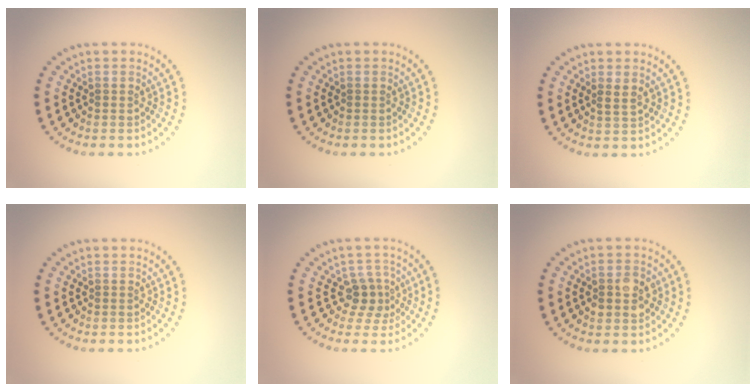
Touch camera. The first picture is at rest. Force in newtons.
{"total": 0.0}
{"total": 0.7, "press": 0.5, "slide": 0.4}
{"total": 0.0}
{"total": 2.4, "press": 1.7, "slide": 1.7}
{"total": 2.8, "press": 2.8, "slide": 0.2}